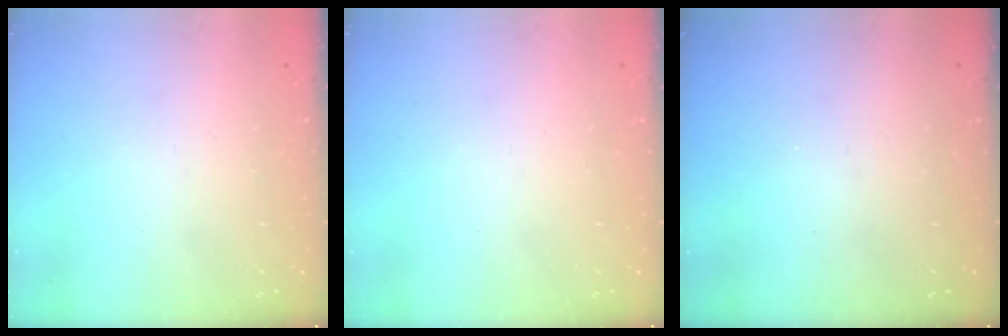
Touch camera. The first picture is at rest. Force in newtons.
{"total": 0.0}
{"total": 0.0}